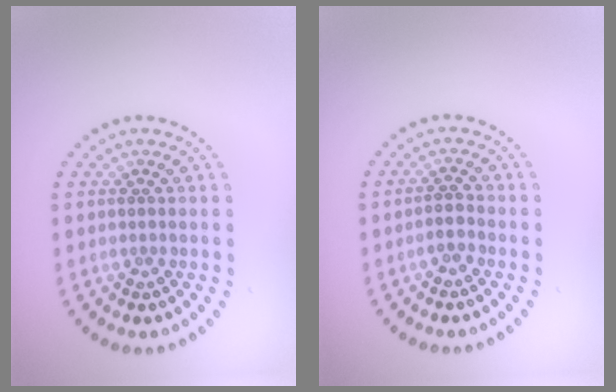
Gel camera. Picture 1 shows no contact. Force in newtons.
{"total": 1.4, "press": 1.1, "slide": 0.8}